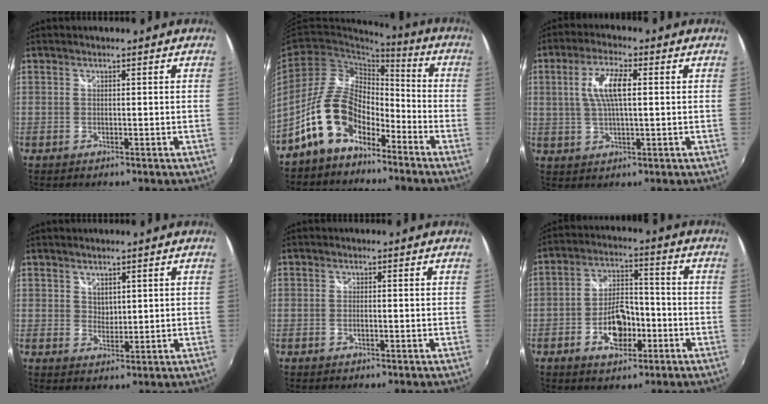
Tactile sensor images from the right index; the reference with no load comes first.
{"total": 12.7, "force": [-8.1, 6.7, 7.0], "torque": [-0.145, 0.021, -0.151]}
{"total": 7.5, "force": [1.3, 2.2, 7.1], "torque": [-0.140, 0.007, 0.027]}
{"total": 2.4, "force": [1.6, 1.5, 0.8], "torque": [-0.006, 0.000, 0.029]}
{"total": 0.7, "force": [-0.3, 0.2, 0.6], "torque": [-0.013, -0.001, -0.006]}
{"total": 9.2, "force": [-3.9, 4.9, 6.8], "torque": [-0.129, 0.015, -0.056]}